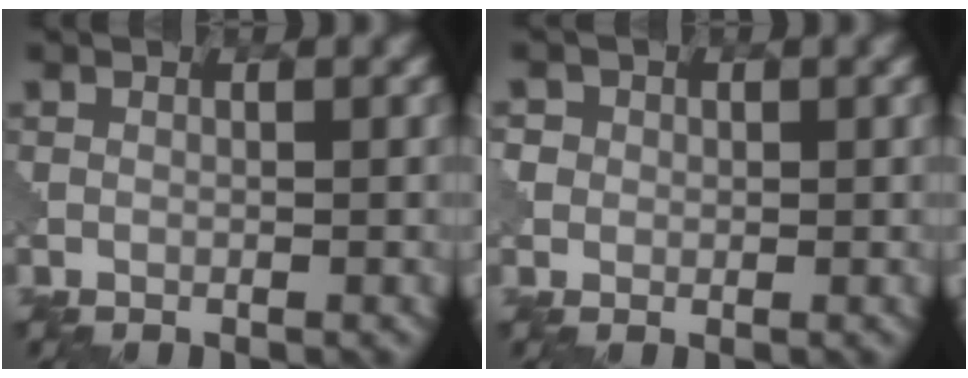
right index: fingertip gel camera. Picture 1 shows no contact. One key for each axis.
{"total": 1.6, "fx": 0.3, "fy": 1.6, "fz": -0.2, "tx": -0.002, "ty": 0.007, "tz": 0.002}